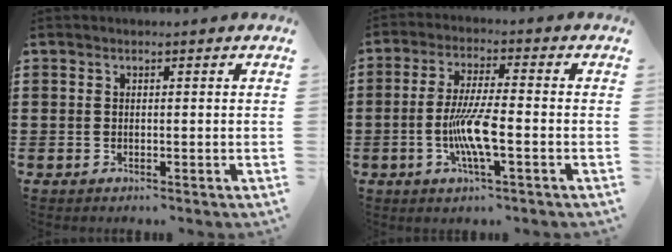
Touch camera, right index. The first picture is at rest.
{"total": 7.7, "force": [-2.0, 1.2, 7.3], "torque": [-0.151, -0.011, -0.043]}